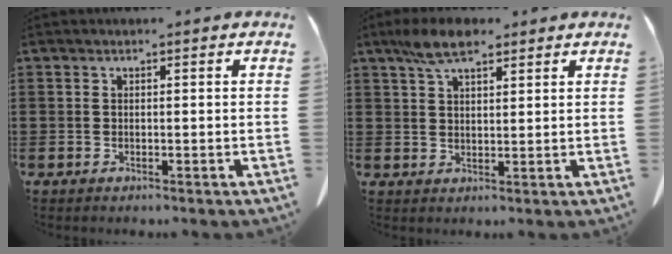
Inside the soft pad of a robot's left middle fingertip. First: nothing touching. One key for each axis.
{"total": 6.2, "fx": 4.1, "fy": 2.0, "fz": 4.2, "tx": -0.091, "ty": 0.005, "tz": 0.076}